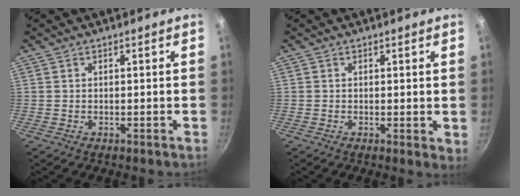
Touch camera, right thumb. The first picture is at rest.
{"total": 2.1, "force": [0.3, 0.8, 1.9], "torque": [-0.022, -0.005, 0.002]}